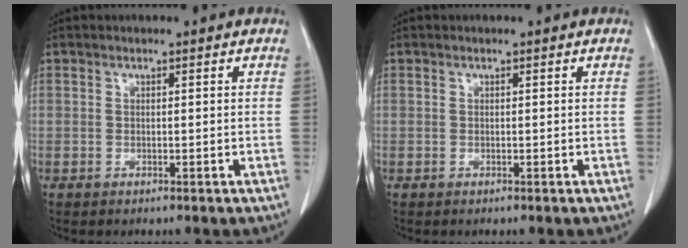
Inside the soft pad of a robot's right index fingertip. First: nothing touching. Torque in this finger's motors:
{"motor_torque": [0.00, 0.00, 0.00, 0.00]}